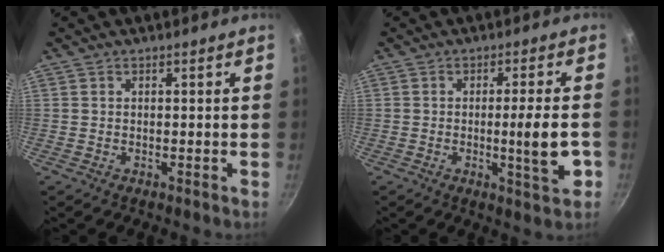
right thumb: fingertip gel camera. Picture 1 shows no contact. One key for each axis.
{"total": 7.8, "fx": -1.7, "fy": 0.8, "fz": 7.6, "tx": -0.110, "ty": 0.001, "tz": -0.024}